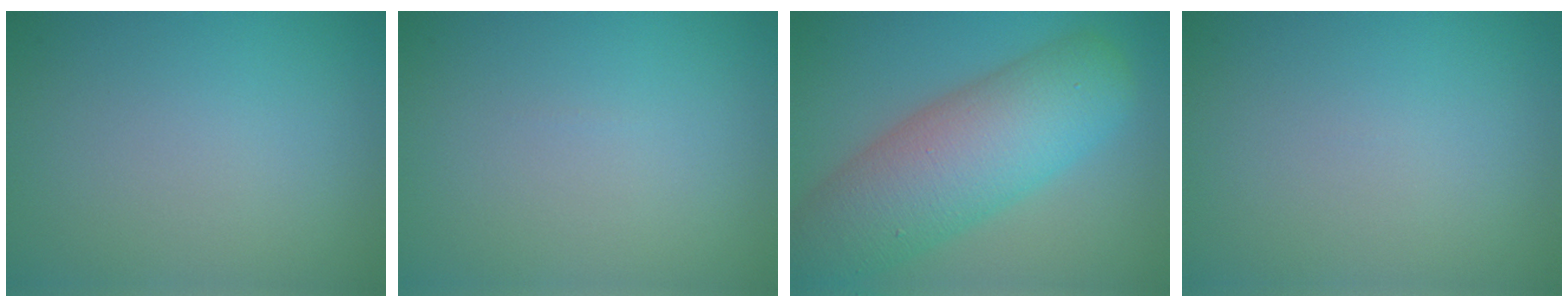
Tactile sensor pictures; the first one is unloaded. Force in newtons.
{"total": 0.0}
{"total": 10.2, "press": 10.2, "slide": 0.4}
{"total": 0.0}